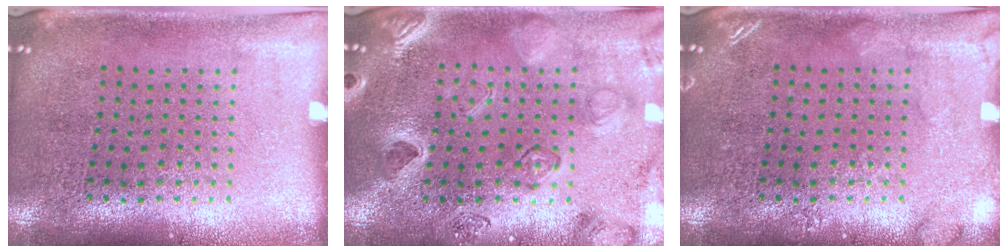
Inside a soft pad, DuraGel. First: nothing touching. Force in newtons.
{"total": 2.4, "press": 2.3, "slide": 0.7}
{"total": 1.7, "press": 1.6, "slide": 0.3}